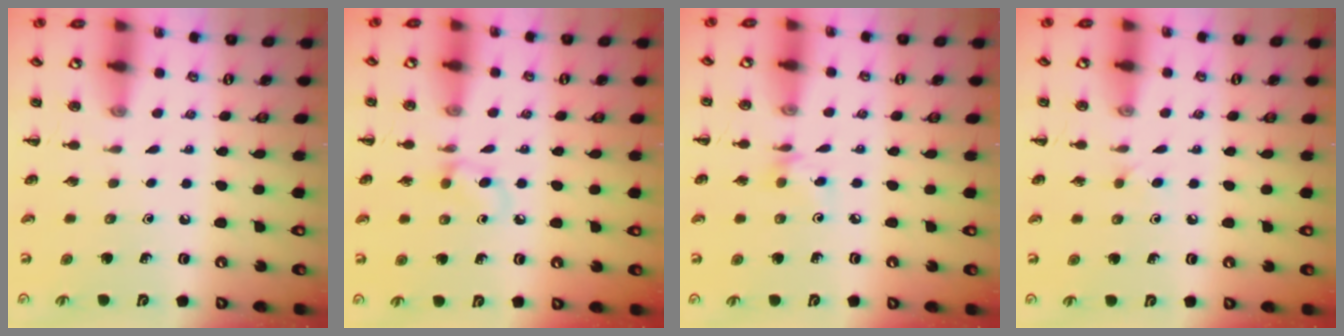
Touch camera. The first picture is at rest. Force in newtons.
{"total": 4.6, "press": 4.3, "slide": 1.7}
{"total": 4.5, "press": 4.3, "slide": 1.2}
{"total": 2.8, "press": 2.7, "slide": 1.0}